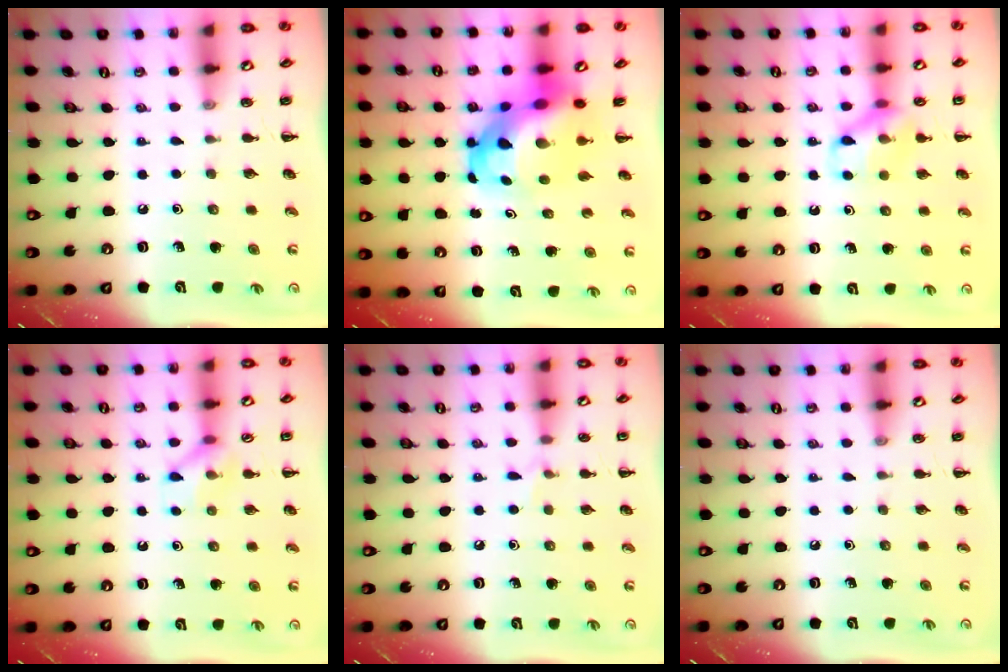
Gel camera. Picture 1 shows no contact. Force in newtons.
{"total": 11.8, "press": 11.3, "slide": 3.1}
{"total": 11.8, "press": 11.7, "slide": 1.1}
{"total": 7.7, "press": 7.7, "slide": 0.2}
{"total": 5.1, "press": 4.8, "slide": 1.7}
{"total": 0.0}